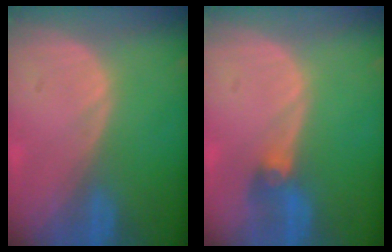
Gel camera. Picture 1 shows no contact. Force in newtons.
{"total": 3.0, "press": 2.6, "slide": 1.4}